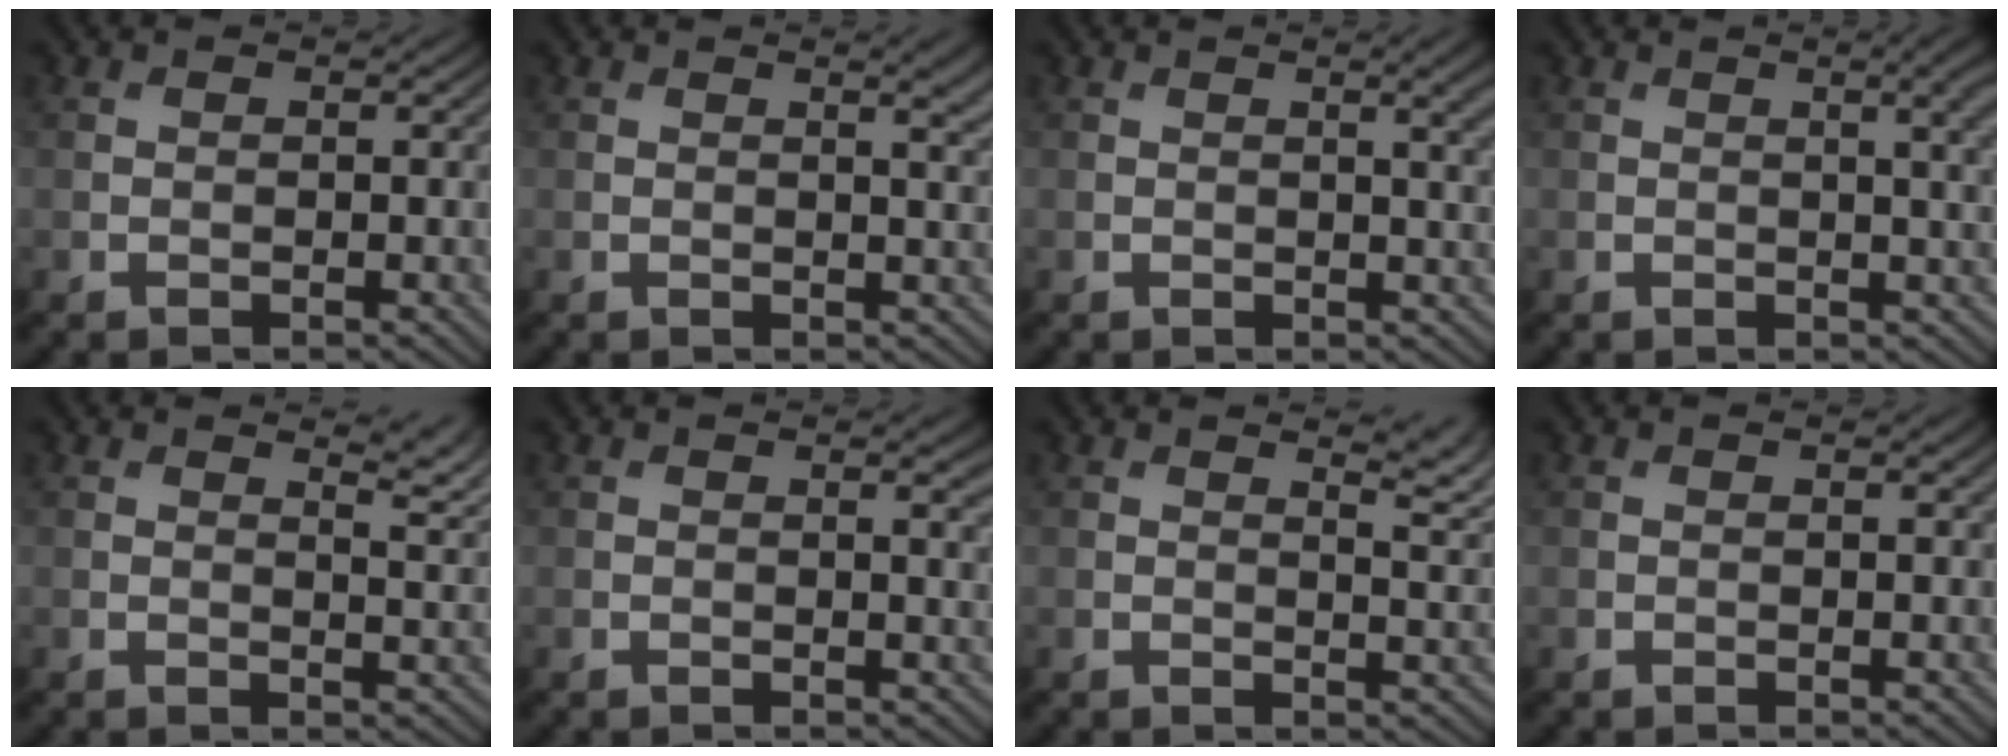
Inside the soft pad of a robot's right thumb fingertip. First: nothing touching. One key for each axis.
{"total": 3.3, "fx": 1.4, "fy": 0.9, "fz": 2.8, "tx": -0.036, "ty": 0.002, "tz": 0.019}
{"total": 3.5, "fx": 1.2, "fy": 0.8, "fz": 3.2, "tx": -0.042, "ty": 0.005, "tz": 0.018}
{"total": 4.2, "fx": 1.3, "fy": 1.0, "fz": 3.8, "tx": -0.051, "ty": 0.007, "tz": 0.016}
{"total": 3.8, "fx": 2.8, "fy": 1.0, "fz": 2.3, "tx": -0.036, "ty": -0.003, "tz": 0.045}
{"total": 2.0, "fx": 0.7, "fy": 0.4, "fz": 1.9, "tx": -0.027, "ty": -0.002, "tz": 0.011}
{"total": 4.0, "fx": 2.8, "fy": 1.0, "fz": 2.7, "tx": -0.041, "ty": -0.001, "tz": 0.047}
{"total": 0.0}